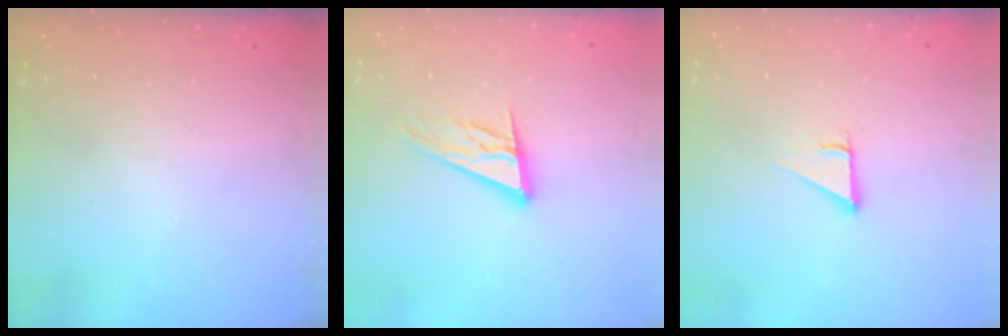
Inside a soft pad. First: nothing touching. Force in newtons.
{"total": 12.4, "press": 12.2, "slide": 2.2}
{"total": 2.7, "press": 2.7, "slide": 0.3}